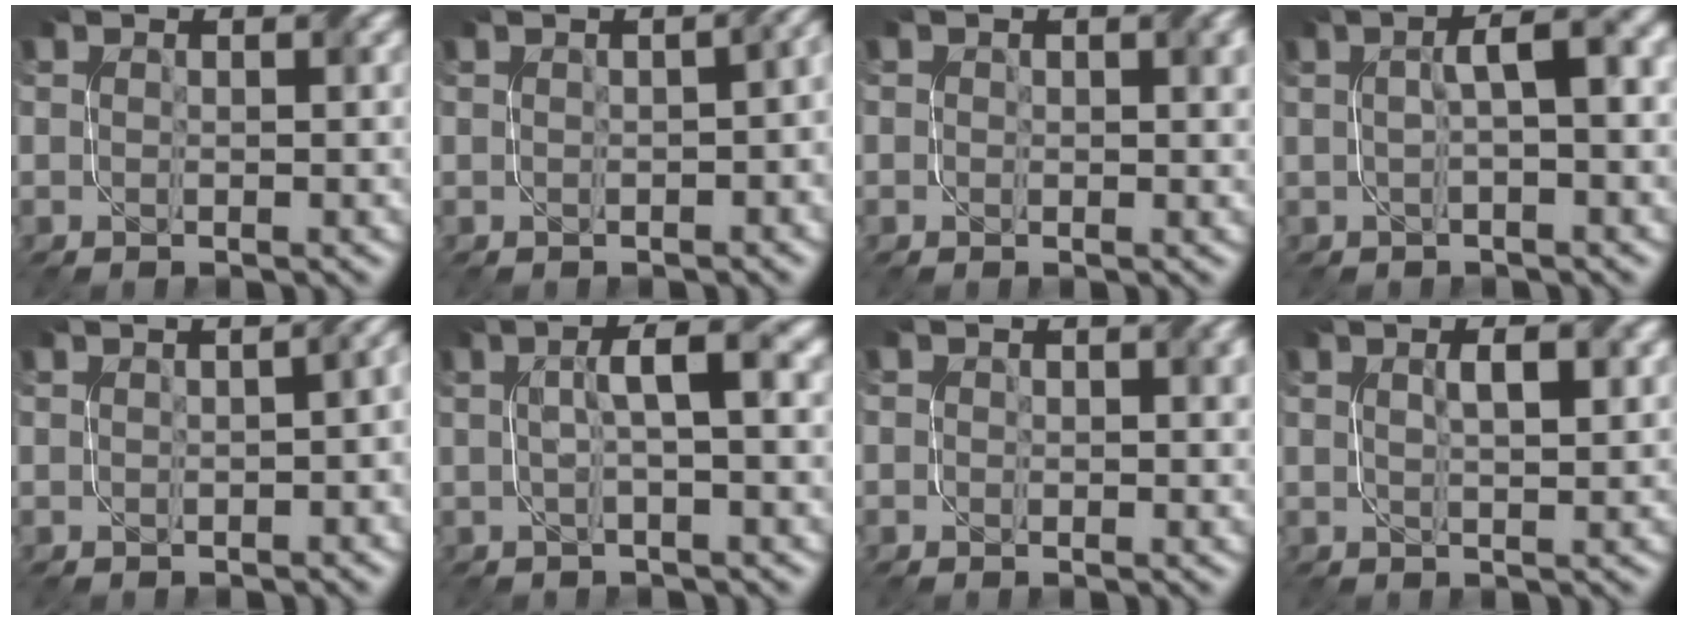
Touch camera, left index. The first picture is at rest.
{"total": 3.4, "force": [-0.2, 1.7, 2.9], "torque": [-0.016, 0.003, 0.010]}
{"total": 1.4, "force": [0.5, 0.9, 0.9], "torque": [-0.003, 0.001, 0.009]}
{"total": 4.1, "force": [0.4, 0.9, 3.9], "torque": [-0.060, 0.019, 0.009]}
{"total": 4.2, "force": [0.0, 2.2, 3.7], "torque": [-0.013, 0.009, 0.005]}
{"total": 3.6, "force": [0.4, 0.6, 3.5], "torque": [-0.055, 0.016, 0.009]}
{"total": 1.1, "force": [0.4, 0.8, 0.6], "torque": [0.000, 0.001, 0.007]}
{"total": 2.9, "force": [1.0, 0.8, 2.6], "torque": [-0.026, 0.007, 0.014]}